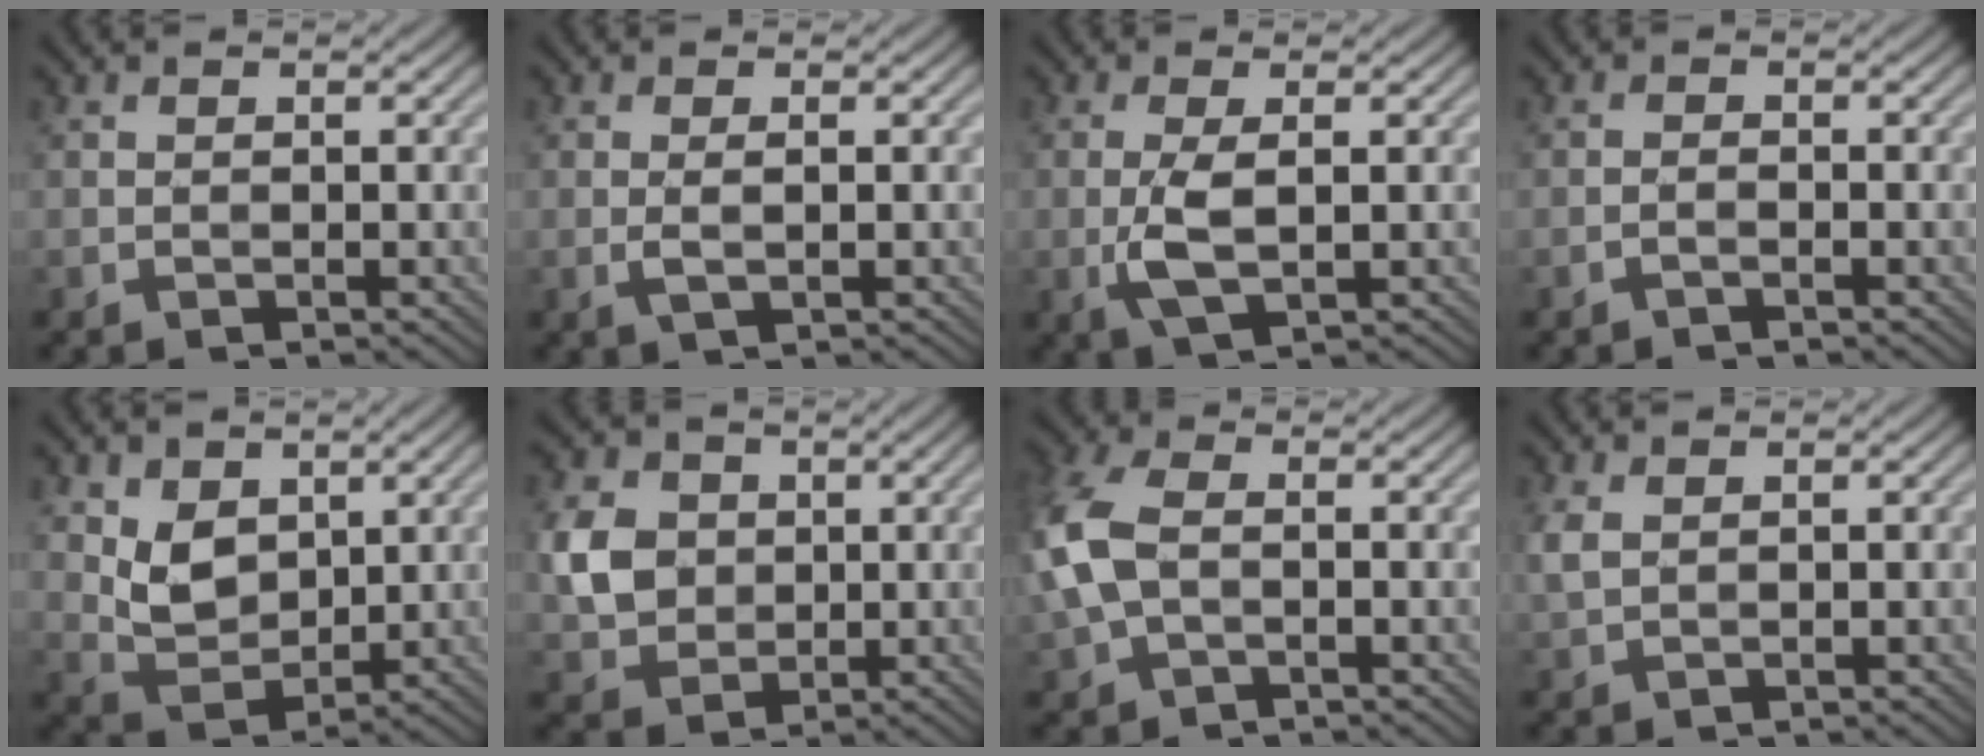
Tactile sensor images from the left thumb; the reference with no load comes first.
{"total": 1.5, "force": [-0.2, 0.4, 1.5], "torque": [-0.030, 0.001, -0.005]}
{"total": 4.2, "force": [-0.5, 1.4, 4.0], "torque": [-0.094, -0.001, -0.011]}
{"total": 0.8, "force": [-0.8, 0.1, 0.3], "torque": [-0.005, 0.004, -0.018]}
{"total": 5.2, "force": [2.1, 3.8, 3.0], "torque": [-0.070, -0.012, 0.047]}
{"total": 6.1, "force": [0.8, 5.4, 2.7], "torque": [-0.073, 0.001, 0.015]}
{"total": 8.2, "force": [-0.2, 5.2, 6.4], "torque": [-0.195, 0.011, -0.011]}
{"total": 2.2, "force": [0.9, 1.2, 1.6], "torque": [-0.052, 0.002, 0.019]}